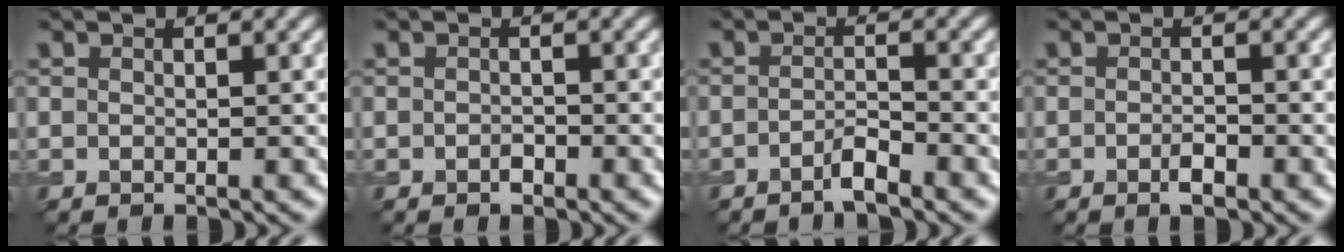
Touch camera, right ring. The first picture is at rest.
{"total": 0.8, "force": [-0.5, 0.5, 0.4], "torque": [-0.006, -0.002, -0.008]}
{"total": 1.9, "force": [-1.4, 0.2, 1.3], "torque": [-0.023, 0.005, -0.030]}
{"total": 1.3, "force": [-0.8, 0.4, 1.0], "torque": [-0.020, -0.002, -0.014]}